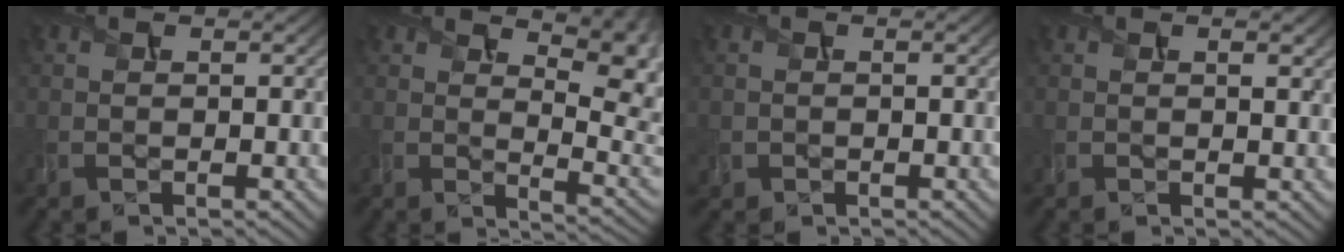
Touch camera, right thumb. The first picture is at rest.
{"total": 10.6, "force": [5.6, 4.0, 8.1], "torque": [-0.108, 0.008, 0.076]}
{"total": 0.9, "force": [-0.3, 0.8, -0.3], "torque": [0.003, -0.007, -0.002]}
{"total": 1.8, "force": [1.0, 0.5, 1.5], "torque": [-0.026, 0.000, 0.019]}